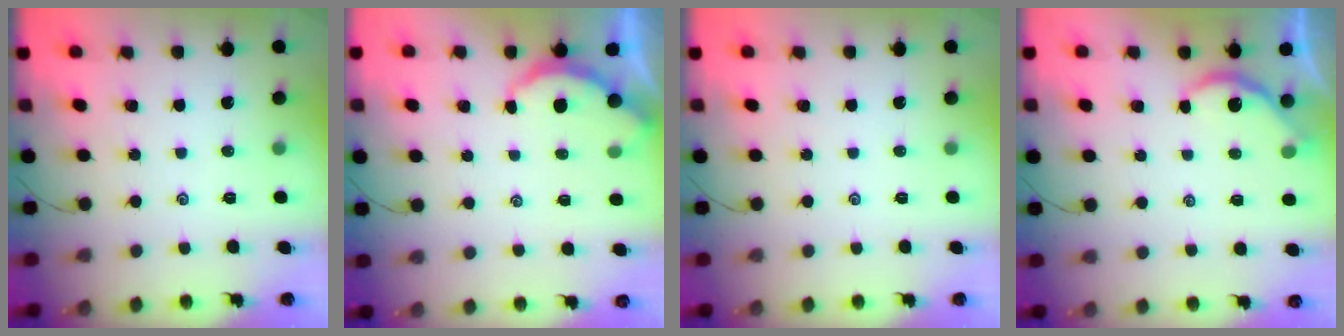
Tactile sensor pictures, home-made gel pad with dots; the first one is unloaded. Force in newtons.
{"total": 2.9, "press": 2.9, "slide": 0.3}
{"total": 0.0}
{"total": 3.3, "press": 3.3, "slide": 0.4}